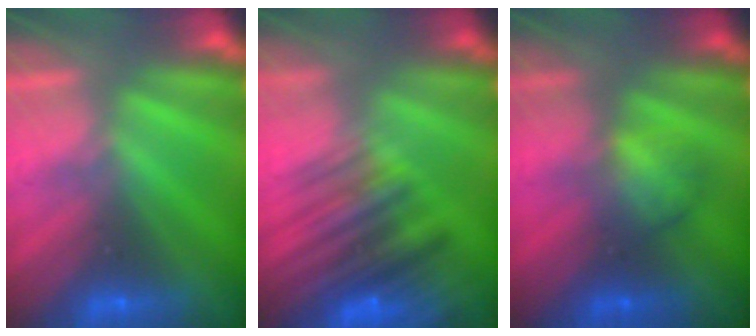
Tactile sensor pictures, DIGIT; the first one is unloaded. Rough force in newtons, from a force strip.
{"total": 5.6}
{"total": 2.0}